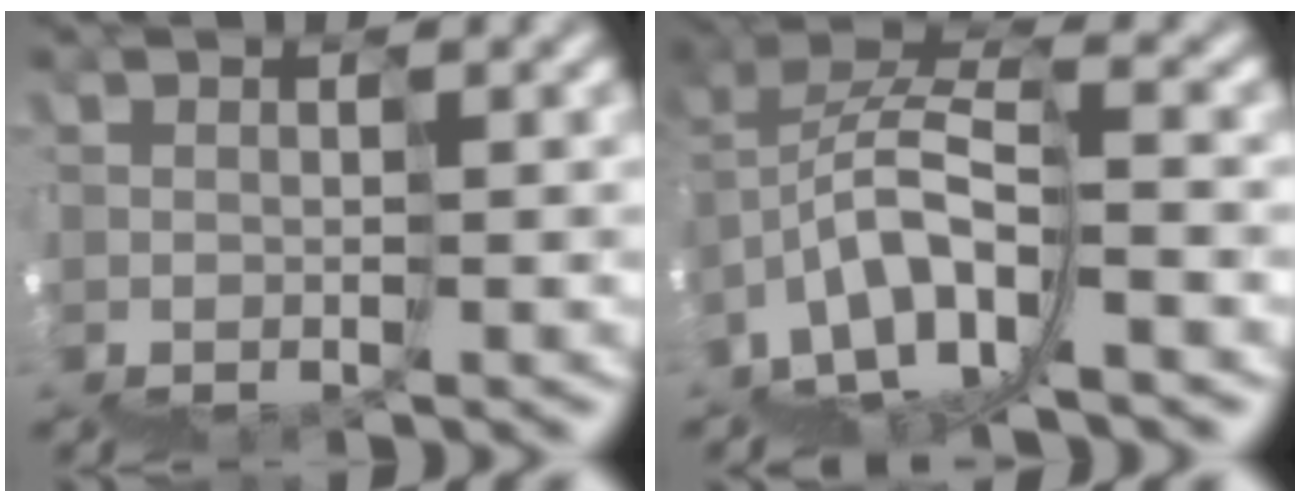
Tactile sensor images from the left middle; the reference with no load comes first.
{"total": 4.2, "force": [-1.1, 1.7, 3.7], "torque": [-0.076, 0.057, -0.030]}